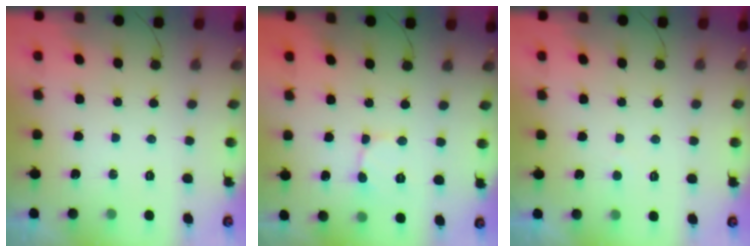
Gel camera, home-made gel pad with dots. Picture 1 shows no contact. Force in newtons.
{"total": 2.4, "press": 2.4, "slide": 0.2}
{"total": 1.5, "press": 1.5, "slide": 0.2}